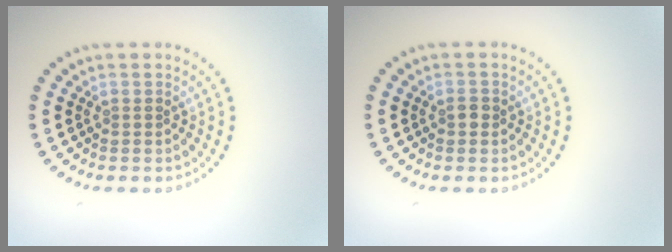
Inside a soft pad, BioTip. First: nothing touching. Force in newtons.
{"total": 0.9, "press": 0.9, "slide": 0.2}